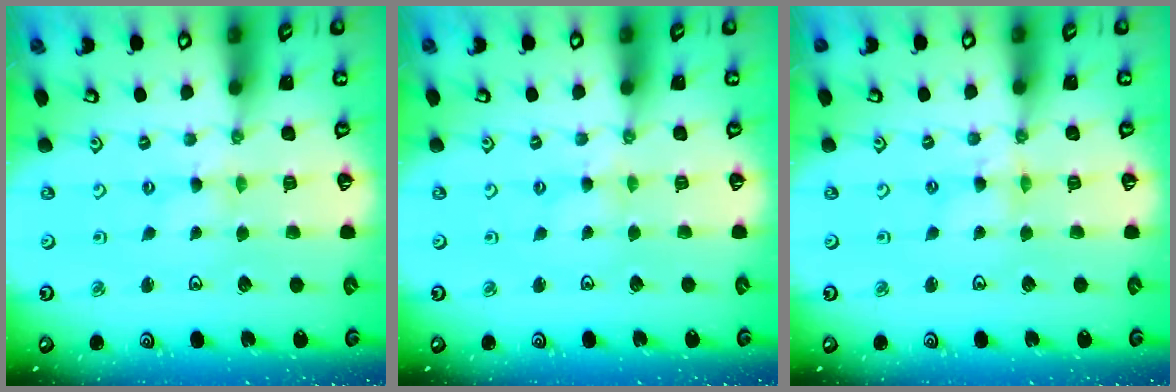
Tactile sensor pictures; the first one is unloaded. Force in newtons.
{"total": 0.5, "press": 0.5, "slide": 0.2}
{"total": 3.3, "press": 3.3, "slide": 0.4}